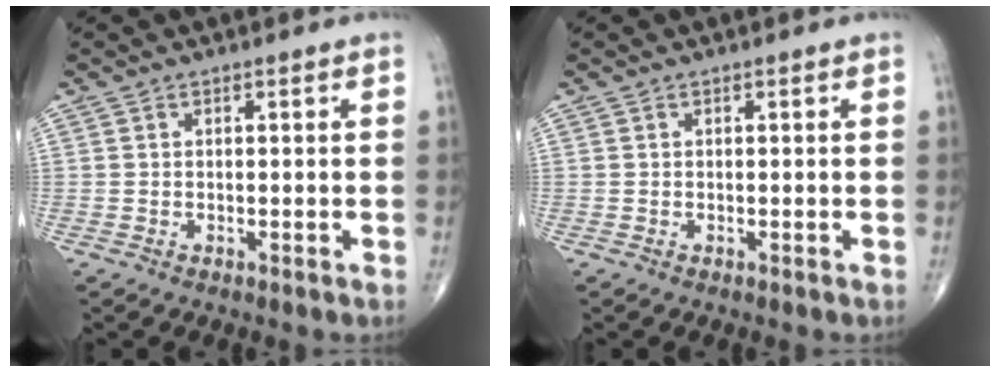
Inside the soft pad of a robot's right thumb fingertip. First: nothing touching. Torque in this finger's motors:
{"motor_torque": [-0.17, 0.17, -0.04, 0.04, 0.02]}